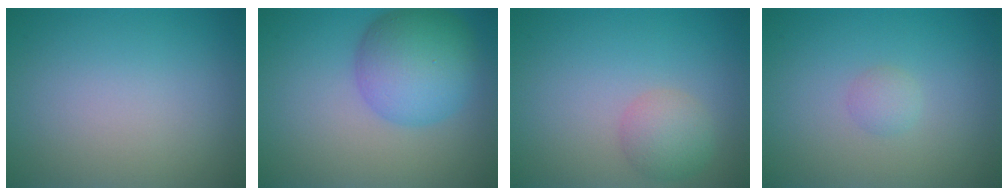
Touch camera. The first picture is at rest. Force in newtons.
{"total": 6.8, "press": 6.8, "slide": 0.1}
{"total": 2.5, "press": 2.5, "slide": 0.1}
{"total": 1.0, "press": 1.0, "slide": 0.1}